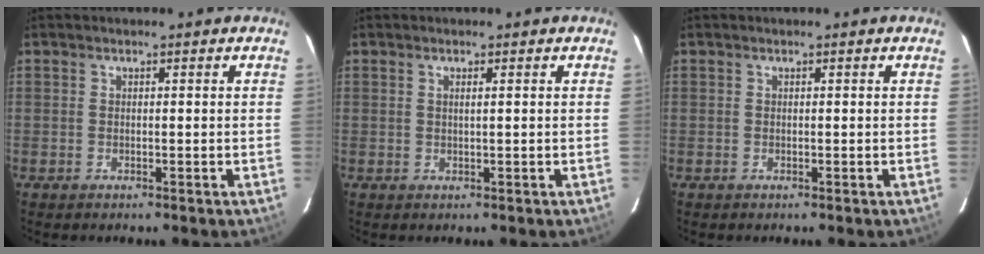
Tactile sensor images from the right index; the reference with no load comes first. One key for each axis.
{"total": 0.8, "fx": 0.3, "fy": -0.2, "fz": 0.7, "tx": -0.013, "ty": 0.001, "tz": 0.004}
{"total": 0.0}